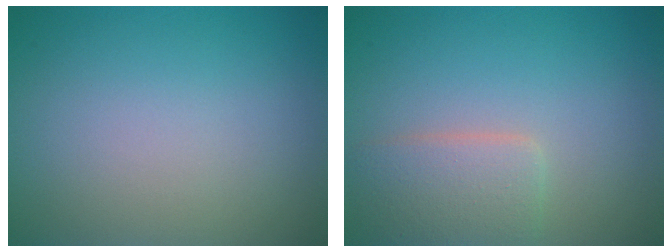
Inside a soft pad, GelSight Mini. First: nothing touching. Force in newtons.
{"total": 3.2, "press": 3.2, "slide": 0.1}